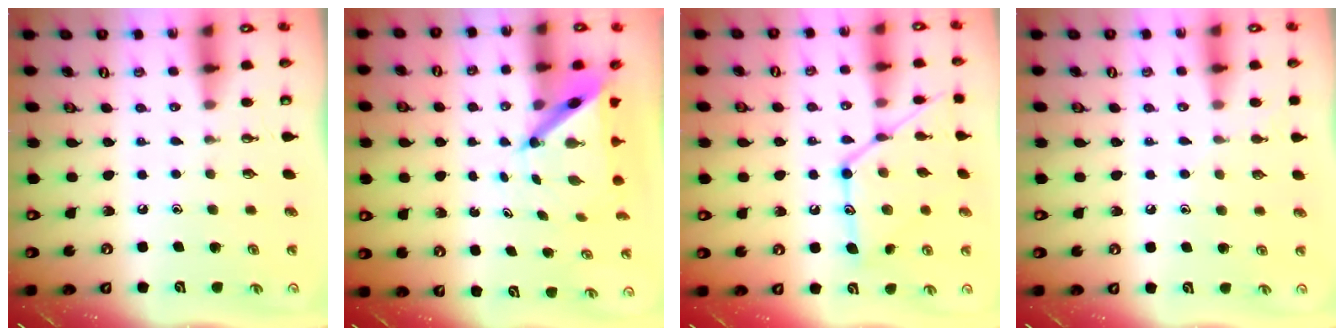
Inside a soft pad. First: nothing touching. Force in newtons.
{"total": 5.9, "press": 5.9, "slide": 0.5}
{"total": 16.1, "press": 16.1, "slide": 1.1}
{"total": 5.7, "press": 5.7, "slide": 0.6}